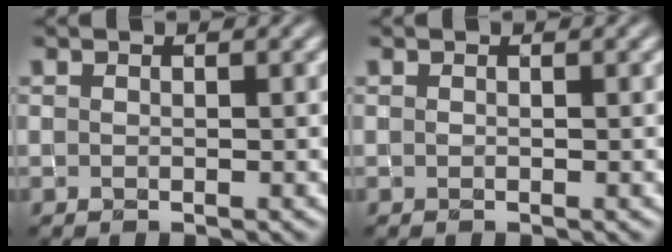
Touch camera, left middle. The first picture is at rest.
{"total": 0.0}